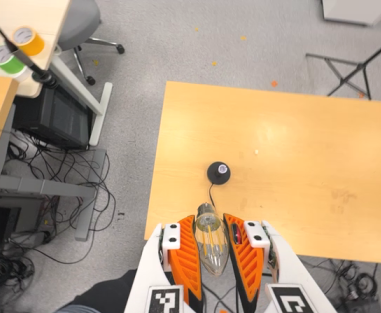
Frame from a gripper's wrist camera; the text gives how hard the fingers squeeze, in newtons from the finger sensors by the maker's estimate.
{"total": 22.7, "left": 24.6, "right": 20.9}